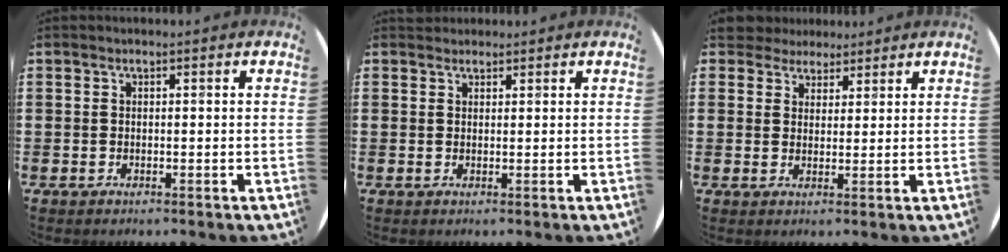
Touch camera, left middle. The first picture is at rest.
{"total": 1.0, "force": [0.9, 0.3, -0.1], "torque": [0.000, 0.002, 0.019]}
{"total": 3.8, "force": [3.5, 1.6, 0.0], "torque": [-0.014, 0.001, 0.067]}